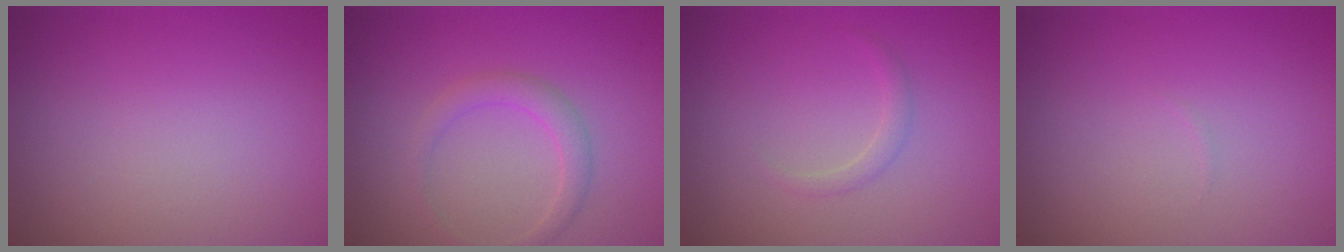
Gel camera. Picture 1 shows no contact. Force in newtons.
{"total": 1.8, "press": 1.8, "slide": 0.2}
{"total": 0.9, "press": 0.9, "slide": 0.0}
{"total": 0.0}